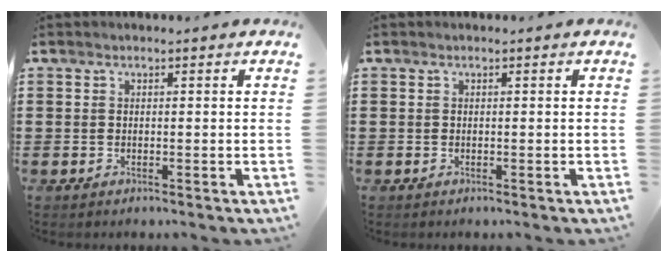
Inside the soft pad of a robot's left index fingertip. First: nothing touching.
{"total": 0.0}